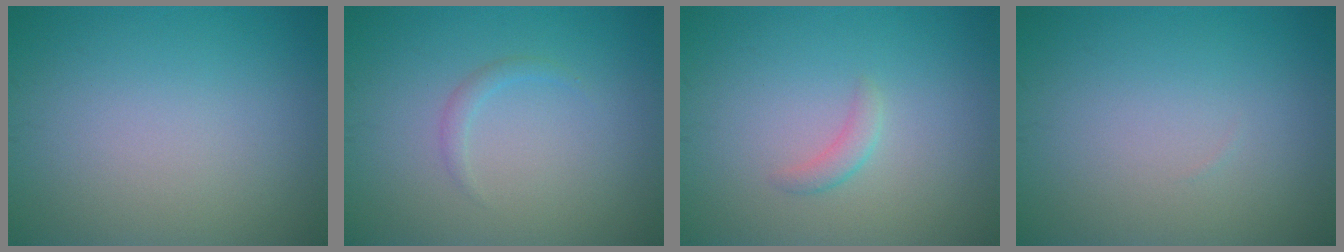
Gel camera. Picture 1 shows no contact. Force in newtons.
{"total": 0.9, "press": 0.9, "slide": 0.0}
{"total": 1.2, "press": 1.2, "slide": 0.1}
{"total": 0.0}